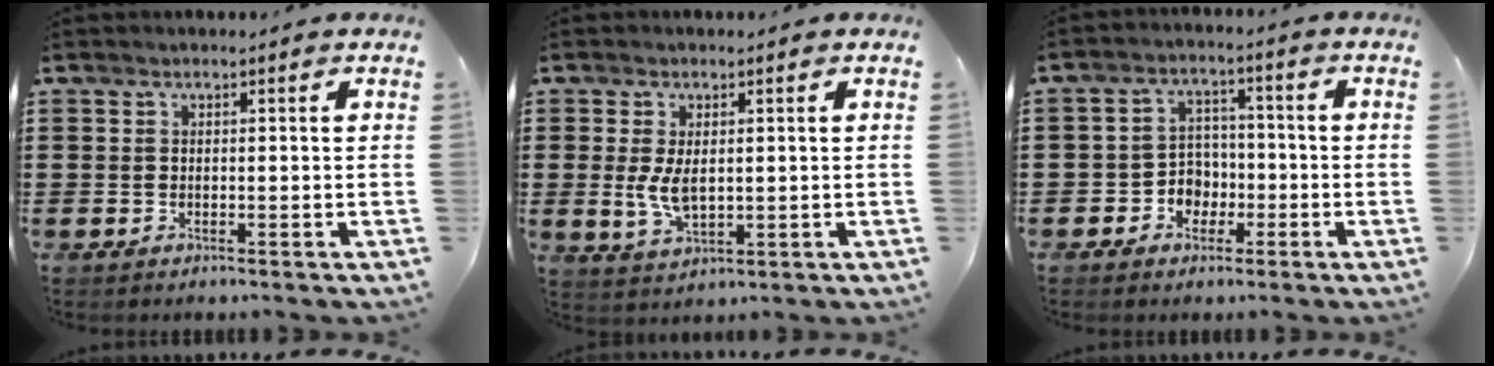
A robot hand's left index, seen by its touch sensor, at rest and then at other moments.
{"total": 4.7, "force": [0.1, 2.4, 4.1], "torque": [-0.092, 0.001, -0.002]}
{"total": 4.4, "force": [-2.1, 3.6, 1.4], "torque": [-0.037, 0.011, -0.044]}